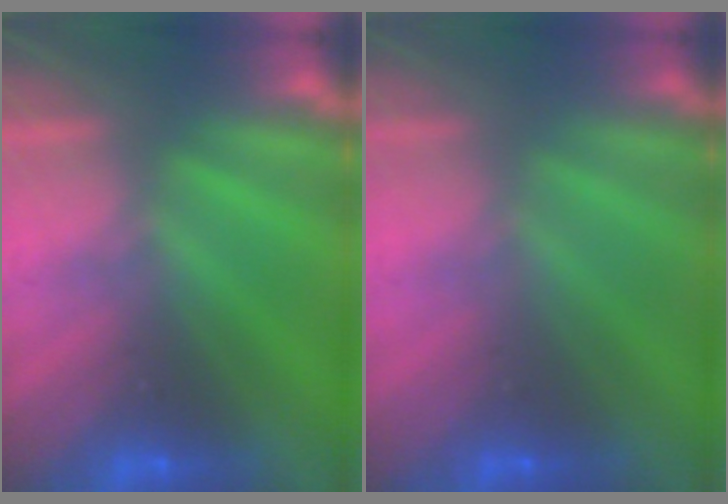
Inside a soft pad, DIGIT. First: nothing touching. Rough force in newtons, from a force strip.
{"total": 2.0}